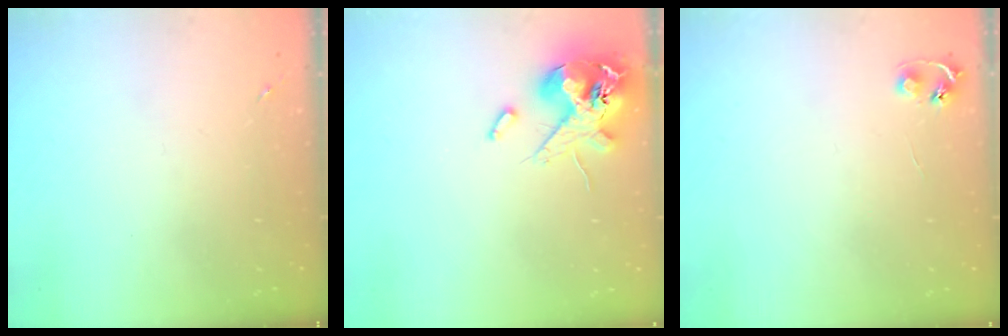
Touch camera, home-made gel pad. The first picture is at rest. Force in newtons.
{"total": 13.4, "press": 13.2, "slide": 2.3}
{"total": 4.8, "press": 4.7, "slide": 0.5}